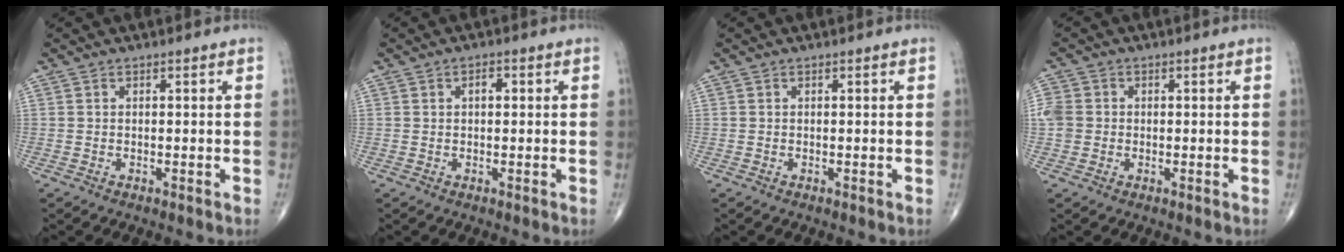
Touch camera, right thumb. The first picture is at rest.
{"total": 1.7, "force": [0.5, 1.0, 1.4], "torque": [-0.019, 0.004, 0.006]}
{"total": 0.0}
{"total": 4.5, "force": [0.0, 4.0, 2.0], "torque": [-0.040, 0.011, 0.001]}